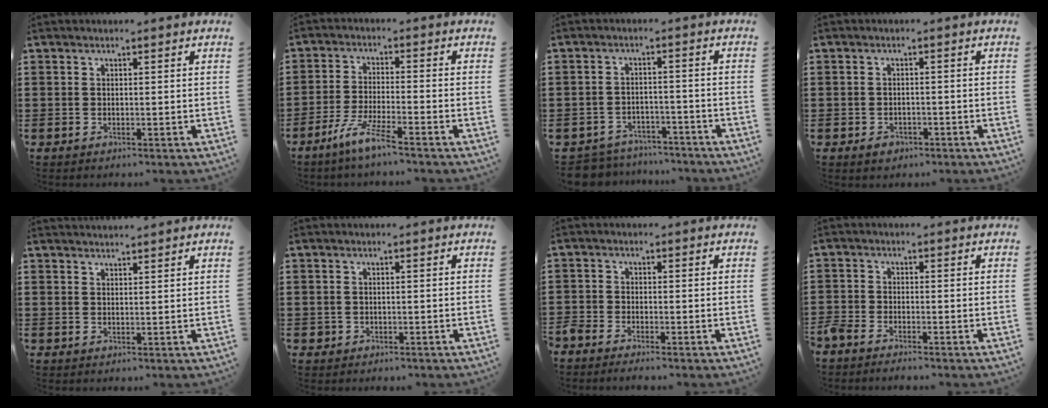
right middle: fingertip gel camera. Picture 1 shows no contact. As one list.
[{"total": 5.6, "force": [-4.3, 0.1, 3.6], "torque": [-0.084, -0.011, -0.083]}, {"total": 4.4, "force": [-4.3, 0.7, -0.3], "torque": [-0.006, 0.008, -0.095]}, {"total": 1.4, "force": [-1.0, 0.9, 0.4], "torque": [-0.011, 0.002, -0.022]}, {"total": 1.4, "force": [1.4, -0.1, 0.0], "torque": [-0.002, -0.002, 0.027]}, {"total": 0.8, "force": [-0.5, 0.6, 0.0], "torque": [-0.003, 0.004, -0.012]}, {"total": 1.8, "force": [-1.8, 0.2, 0.4], "torque": [-0.018, -0.001, -0.039]}, {"total": 2.2, "force": [-2.2, 0.4, 0.4], "torque": [-0.025, -0.003, -0.050]}]